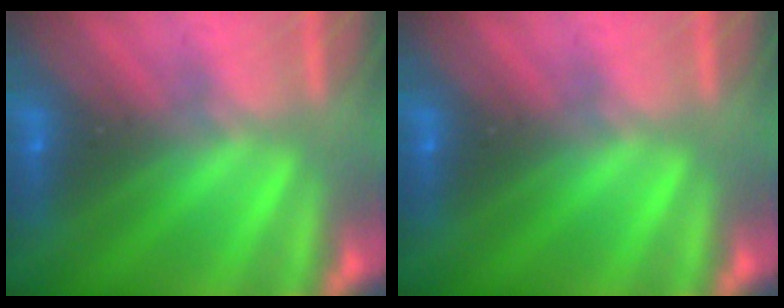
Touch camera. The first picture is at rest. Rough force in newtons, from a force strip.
{"total": 0.0}